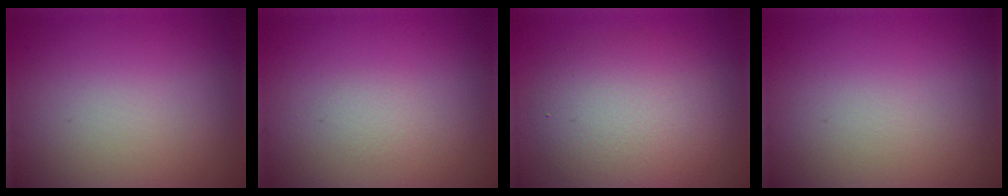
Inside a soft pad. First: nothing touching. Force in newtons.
{"total": 0.5, "press": 0.5, "slide": 0.1}
{"total": 5.6, "press": 5.6, "slide": 0.3}
{"total": 0.0}